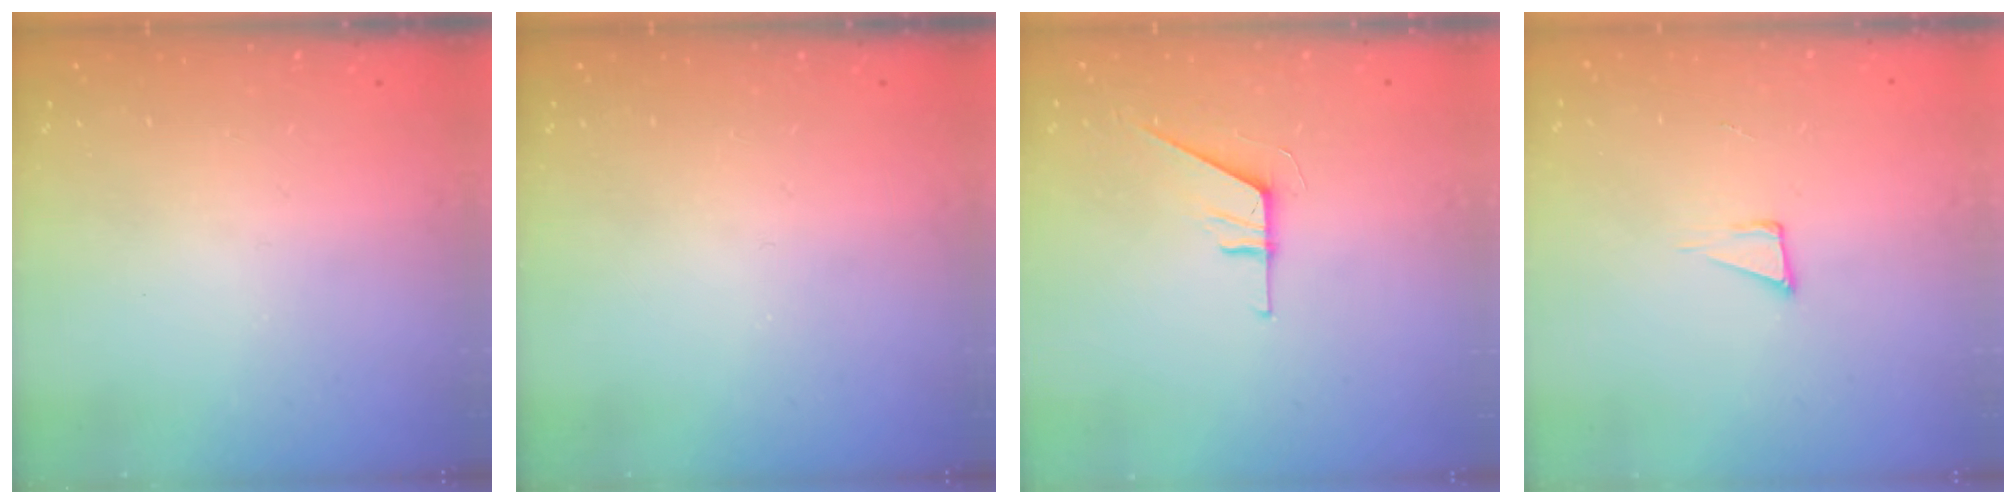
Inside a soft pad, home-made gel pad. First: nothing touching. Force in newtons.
{"total": 0.0}
{"total": 5.9, "press": 5.9, "slide": 0.6}
{"total": 3.9, "press": 2.4, "slide": 3.1}